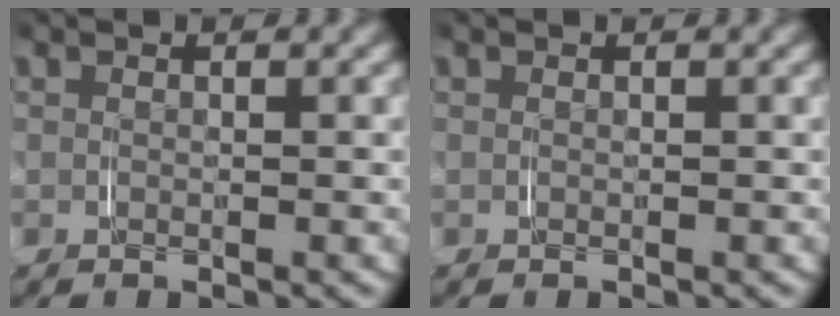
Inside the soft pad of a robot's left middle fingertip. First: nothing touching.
{"total": 0.0}